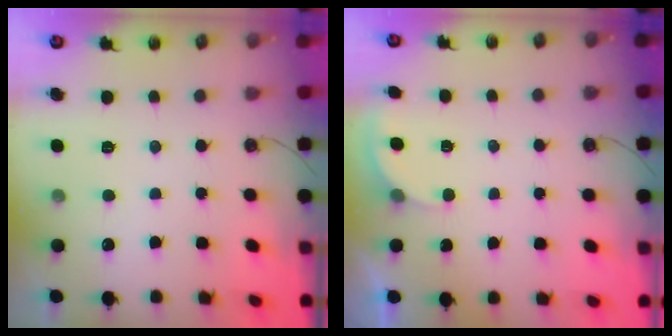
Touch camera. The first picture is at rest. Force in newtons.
{"total": 1.9, "press": 1.9, "slide": 0.2}